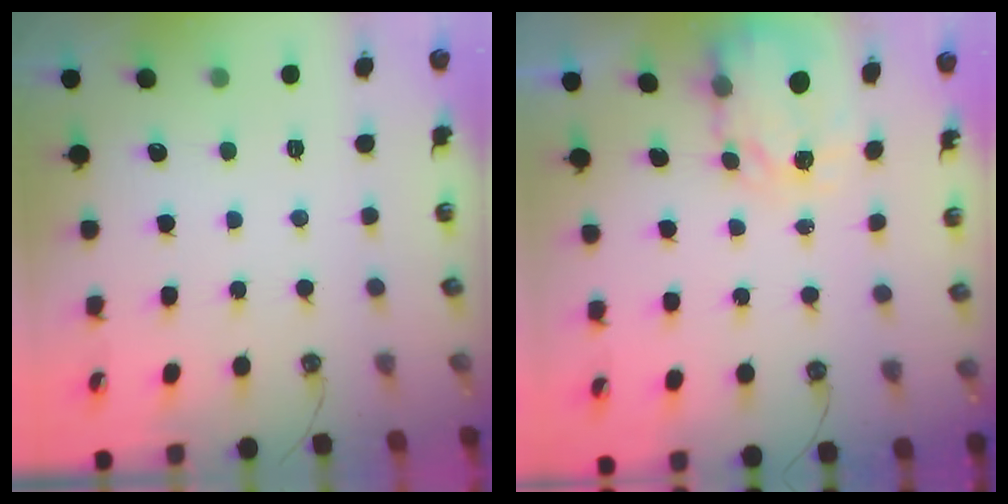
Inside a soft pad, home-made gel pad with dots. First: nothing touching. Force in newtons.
{"total": 3.9, "press": 3.9, "slide": 0.3}